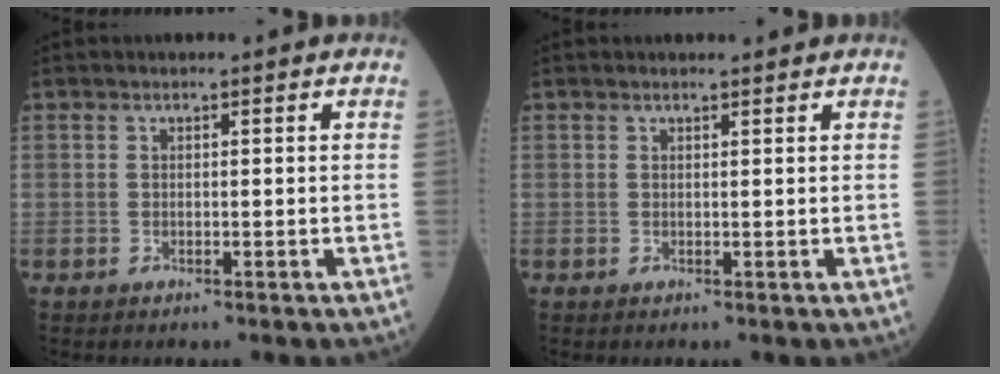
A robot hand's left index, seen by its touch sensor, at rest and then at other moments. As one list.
[{"total": 1.8, "force": [1.8, 0.2, 0.4], "torque": [-0.010, 0.007, 0.025]}]